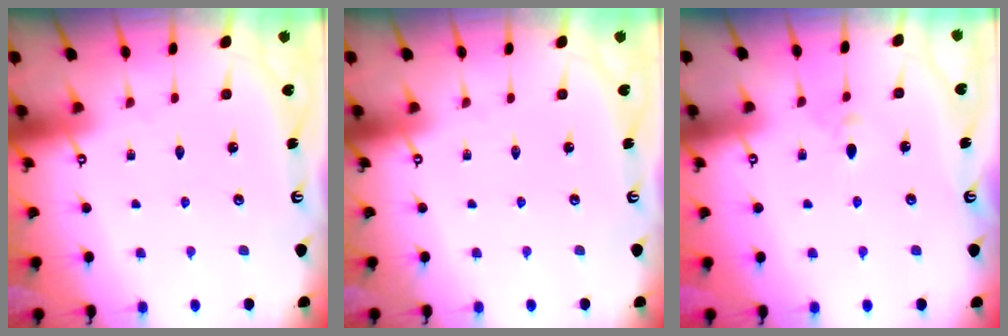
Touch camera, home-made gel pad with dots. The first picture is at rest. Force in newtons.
{"total": 0.0}
{"total": 2.5, "press": 2.4, "slide": 0.6}